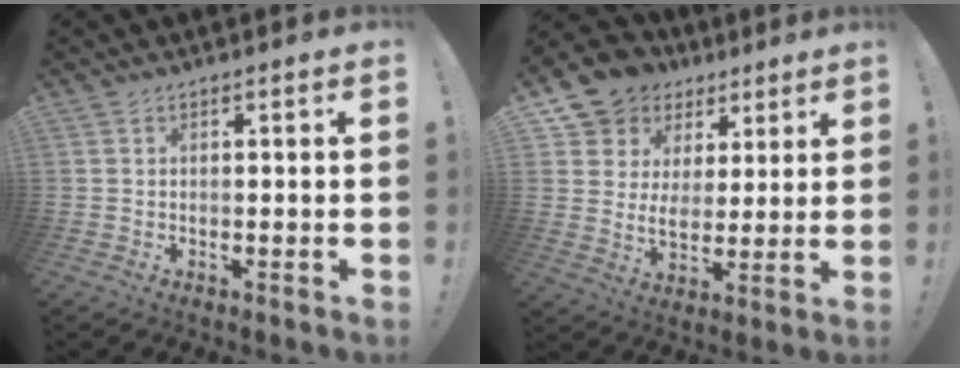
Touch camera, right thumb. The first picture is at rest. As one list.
[{"total": 10.1, "force": [5.3, 8.0, 3.1], "torque": [-0.052, -0.044, 0.107]}]